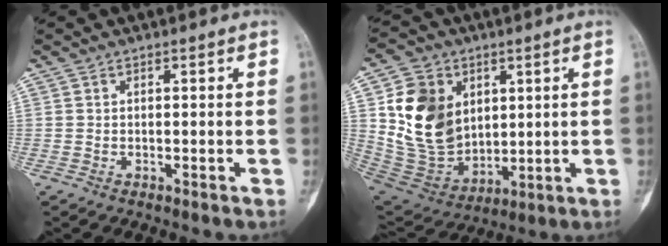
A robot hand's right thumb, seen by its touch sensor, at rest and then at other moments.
{"total": 16.9, "force": [4.4, 13.0, 9.9], "torque": [-0.153, -0.023, 0.104]}